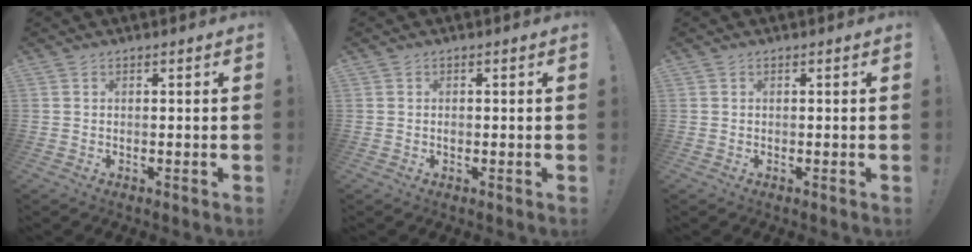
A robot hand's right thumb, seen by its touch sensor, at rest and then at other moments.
{"total": 0.7, "force": [-0.4, 0.5, 0.3], "torque": [-0.007, 0.003, -0.008]}
{"total": 0.0}